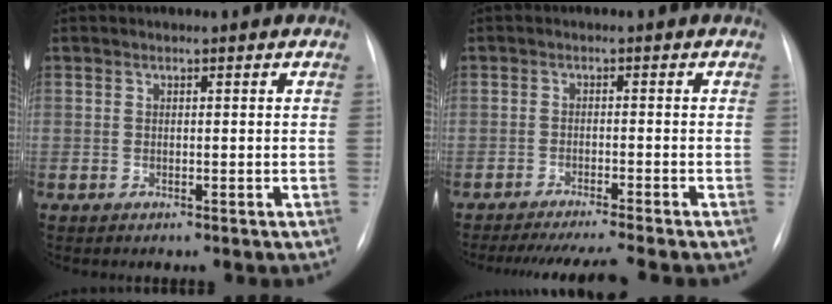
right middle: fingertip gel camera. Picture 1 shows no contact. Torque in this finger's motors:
{"motor_torque": [0.09, -0.09, 0.06, 0.02]}